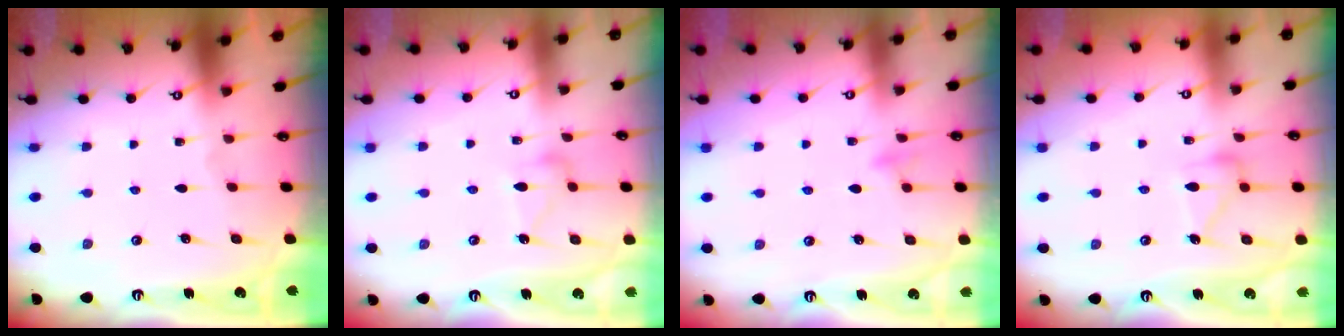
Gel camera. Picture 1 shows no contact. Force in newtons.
{"total": 10.1, "press": 10.0, "slide": 0.4}
{"total": 6.6, "press": 6.6, "slide": 0.6}
{"total": 12.4, "press": 12.4, "slide": 0.6}